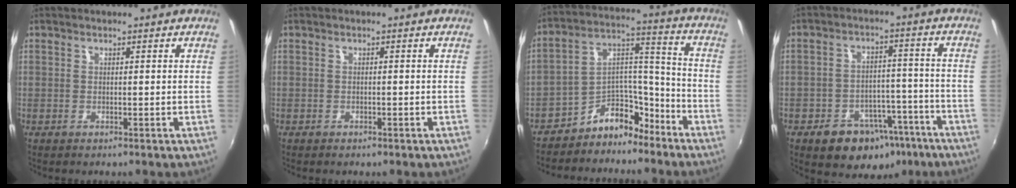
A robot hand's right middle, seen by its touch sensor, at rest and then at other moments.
{"total": 1.0, "force": [-0.8, 0.6, 0.4], "torque": [-0.009, -0.001, -0.010]}
{"total": 9.9, "force": [-7.8, 5.5, 2.7], "torque": [-0.032, 0.075, -0.128]}
{"total": 14.1, "force": [-8.8, 9.2, 6.1], "torque": [-0.116, 0.031, -0.097]}